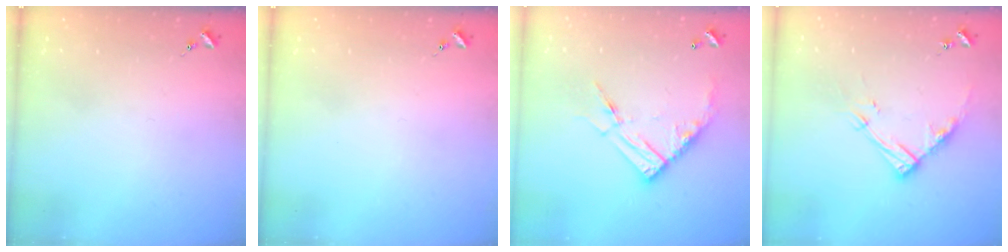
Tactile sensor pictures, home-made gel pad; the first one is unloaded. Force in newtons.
{"total": 0.0}
{"total": 14.1, "press": 14.0, "slide": 1.4}
{"total": 13.1, "press": 13.0, "slide": 1.3}